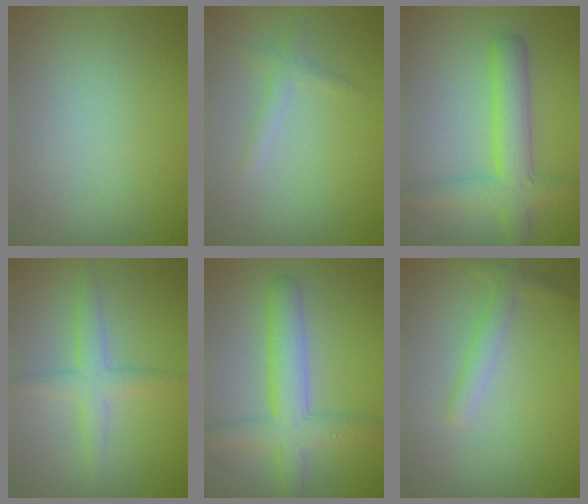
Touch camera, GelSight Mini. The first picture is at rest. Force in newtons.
{"total": 1.3, "press": 1.3, "slide": 0.0}
{"total": 4.9, "press": 4.9, "slide": 0.3}
{"total": 2.8, "press": 2.8, "slide": 0.0}
{"total": 5.1, "press": 5.1, "slide": 0.3}
{"total": 1.8, "press": 1.8, "slide": 0.1}